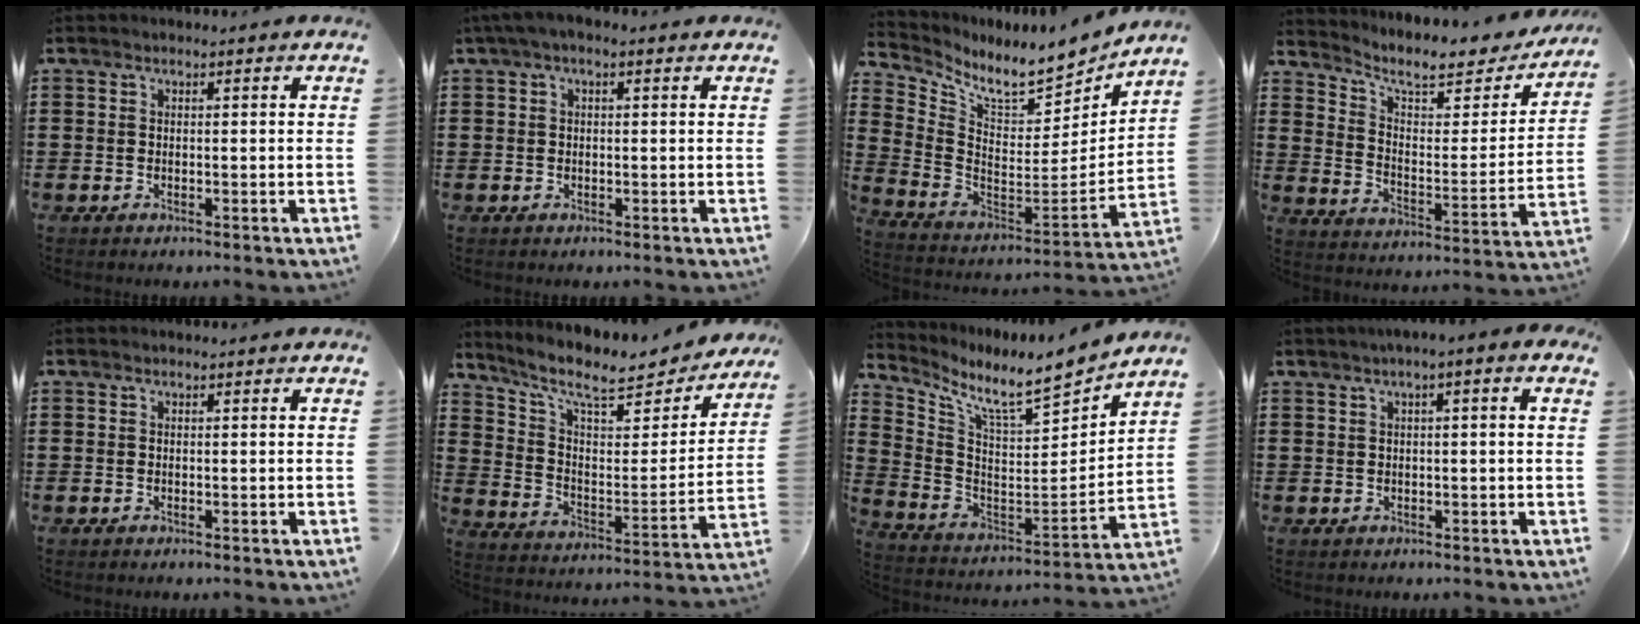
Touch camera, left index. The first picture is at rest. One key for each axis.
{"total": 1.4, "fx": -0.2, "fy": 1.0, "fz": 1.0, "tx": -0.028, "ty": 0.003, "tz": -0.008}
{"total": 7.8, "fx": 7.1, "fy": 1.6, "fz": 2.7, "tx": -0.074, "ty": -0.069, "tz": 0.119}
{"total": 7.2, "fx": 5.9, "fy": 1.9, "fz": 3.7, "tx": -0.091, "ty": -0.035, "tz": 0.097}
{"total": 0.0}
{"total": 9.7, "fx": 7.7, "fy": 2.2, "fz": 5.5, "tx": -0.124, "ty": -0.049, "tz": 0.125}
{"total": 8.2, "fx": 7.2, "fy": 0.6, "fz": 3.7, "tx": -0.093, "ty": -0.067, "tz": 0.111}
{"total": 1.7, "fx": -0.1, "fy": 0.2, "fz": 1.6, "tx": -0.028, "ty": -0.001, "tz": -0.004}